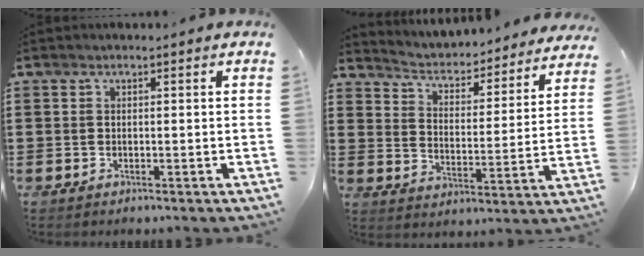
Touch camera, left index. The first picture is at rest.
{"total": 2.9, "force": [2.9, 0.5, 0.6], "torque": [-0.031, -0.032, 0.038]}